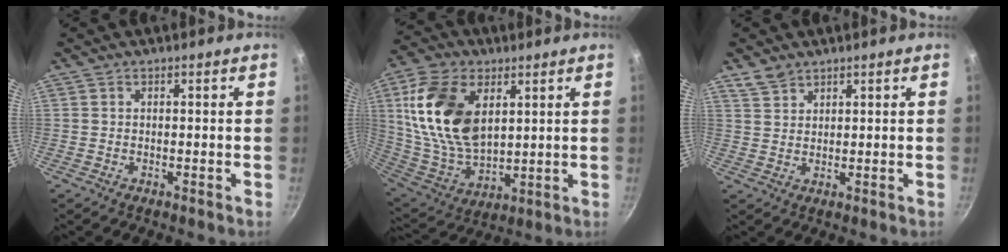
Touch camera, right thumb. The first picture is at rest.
{"total": 20.1, "force": [5.8, 12.2, 15.0], "torque": [-0.269, -0.021, 0.122]}
{"total": 3.3, "force": [2.7, 1.8, 1.0], "torque": [-0.015, -0.005, 0.057]}